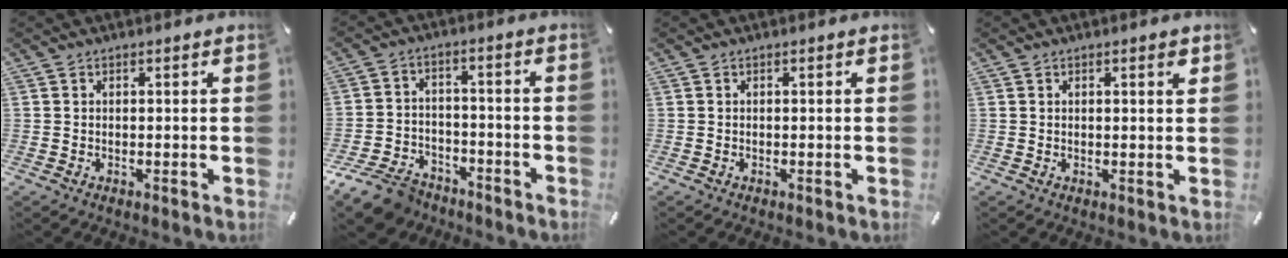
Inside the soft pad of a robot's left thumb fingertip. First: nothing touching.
{"total": 9.8, "force": [-7.7, 5.0, 3.5], "torque": [-0.063, 0.040, -0.143]}
{"total": 0.0}
{"total": 1.4, "force": [0.8, 0.3, 1.2], "torque": [-0.016, -0.001, 0.010]}